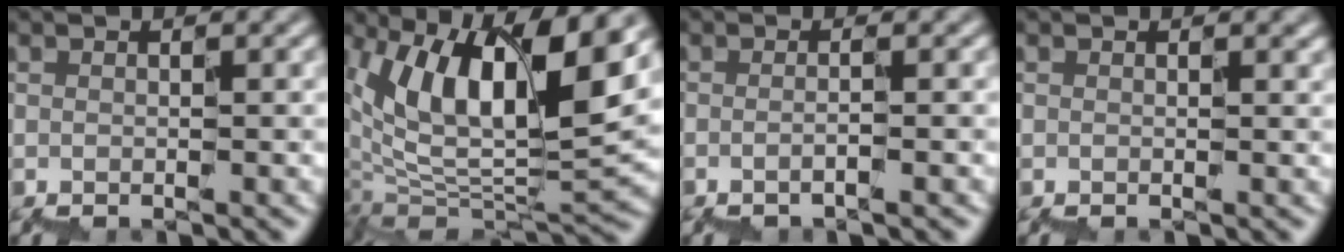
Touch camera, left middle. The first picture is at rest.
{"total": 12.0, "force": [5.7, 4.4, 9.6], "torque": [-0.171, 0.012, 0.103]}
{"total": 0.8, "force": [-0.5, 0.3, 0.5], "torque": [0.000, -0.004, -0.015]}
{"total": 0.5, "force": [0.3, 0.2, 0.4], "torque": [-0.002, 0.003, 0.003]}